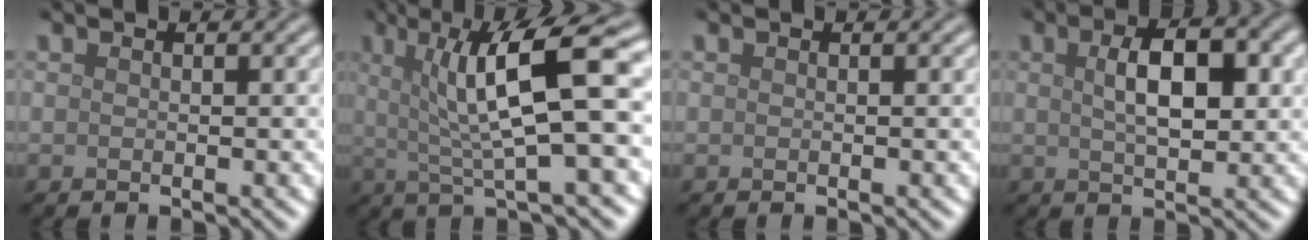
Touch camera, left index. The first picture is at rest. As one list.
[{"total": 10.3, "force": [2.1, 2.3, 9.8], "torque": [-0.145, 0.004, 0.033]}, {"total": 0.0}, {"total": 5.4, "force": [1.2, 2.2, 4.7], "torque": [-0.083, 0.007, 0.019]}]